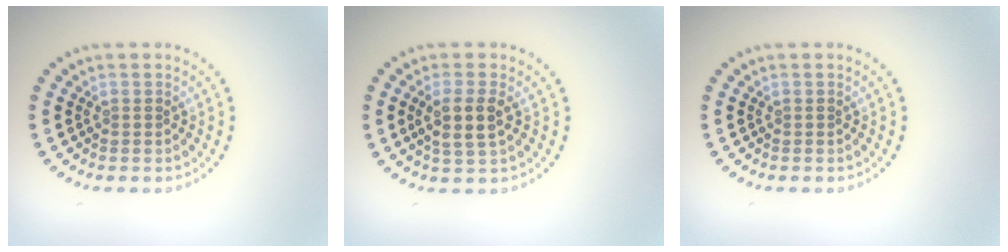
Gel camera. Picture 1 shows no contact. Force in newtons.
{"total": 2.9, "press": 2.6, "slide": 1.3}
{"total": 0.0}